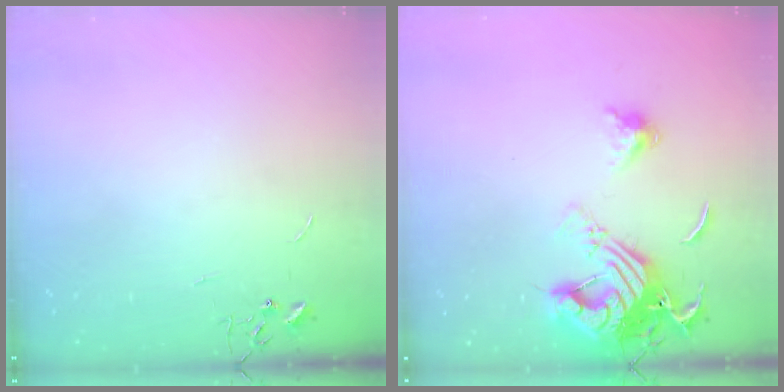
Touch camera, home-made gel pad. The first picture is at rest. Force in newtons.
{"total": 17.1, "press": 17.0, "slide": 1.9}